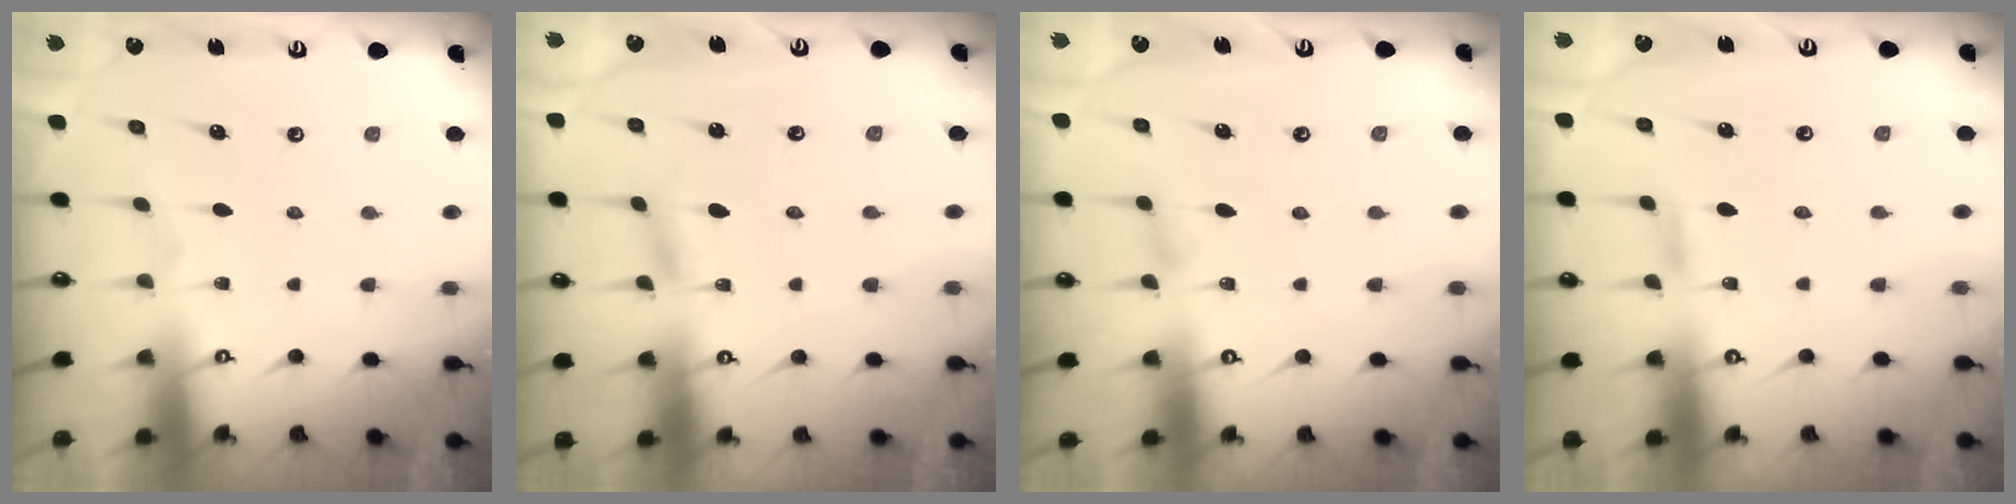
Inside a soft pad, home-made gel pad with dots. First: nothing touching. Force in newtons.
{"total": 3.3, "press": 3.2, "slide": 0.3}
{"total": 4.6, "press": 4.5, "slide": 0.5}
{"total": 2.8, "press": 2.8, "slide": 0.2}